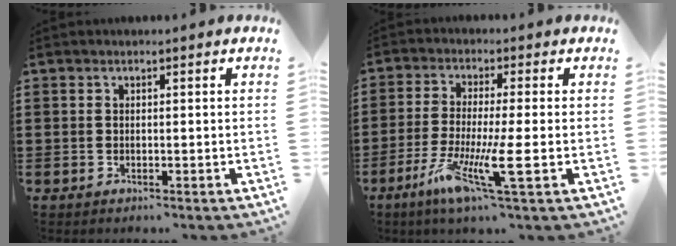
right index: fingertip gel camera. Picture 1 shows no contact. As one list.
[{"total": 10.0, "force": [-3.7, 0.7, 9.2], "torque": [-0.200, -0.025, -0.074]}]